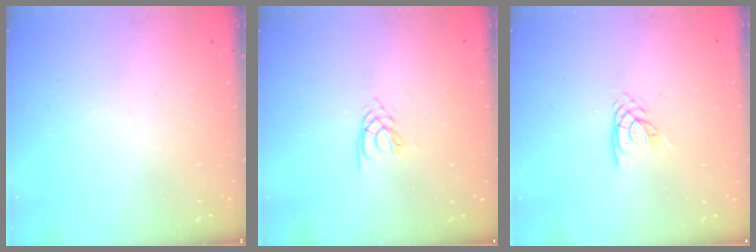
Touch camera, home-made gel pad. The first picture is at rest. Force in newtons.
{"total": 1.9, "press": 1.9, "slide": 0.2}
{"total": 2.7, "press": 2.7, "slide": 0.1}